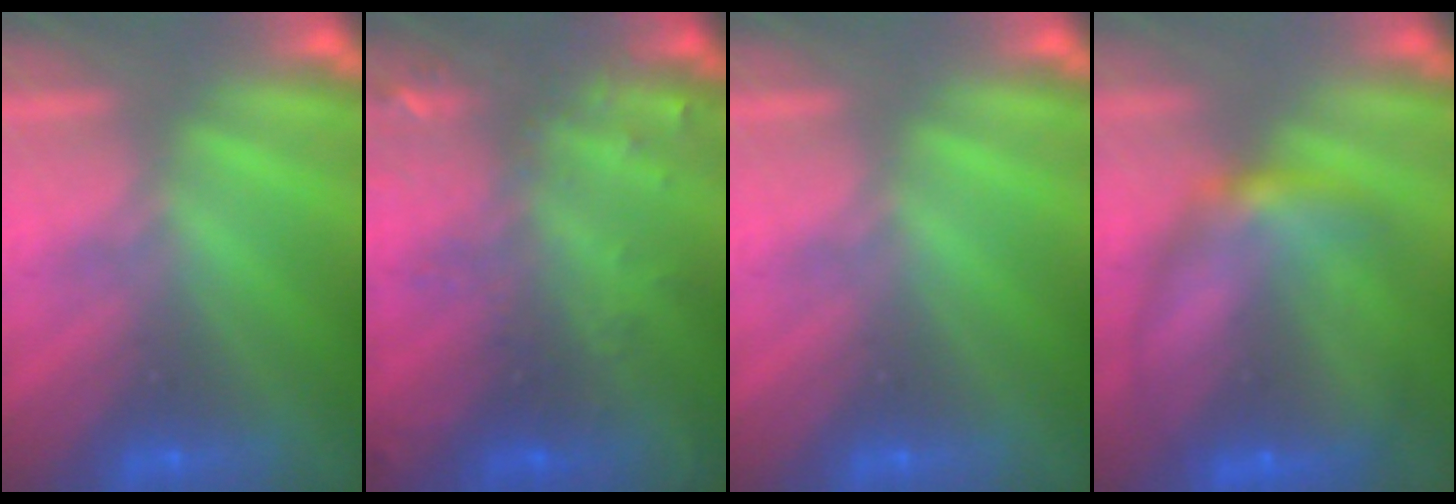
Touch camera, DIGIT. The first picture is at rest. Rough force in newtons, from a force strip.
{"total": 2.9}
{"total": 0.0}
{"total": 6.9}